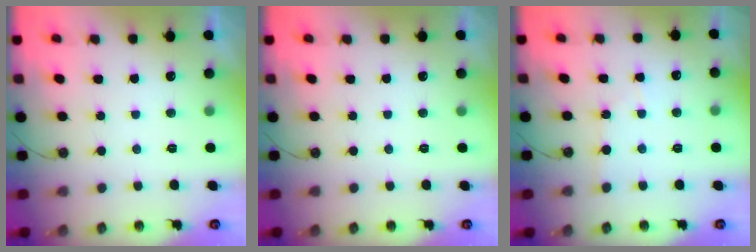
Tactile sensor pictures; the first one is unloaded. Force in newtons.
{"total": 0.0}
{"total": 2.8, "press": 2.7, "slide": 0.4}